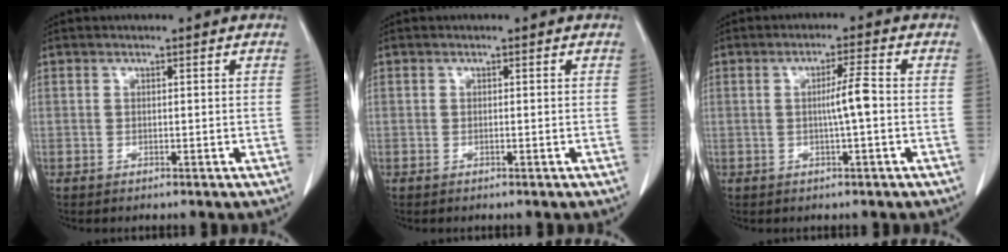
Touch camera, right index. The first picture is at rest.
{"total": 0.0}
{"total": 4.1, "force": [-0.3, -0.2, 4.1], "torque": [-0.071, 0.001, -0.005]}